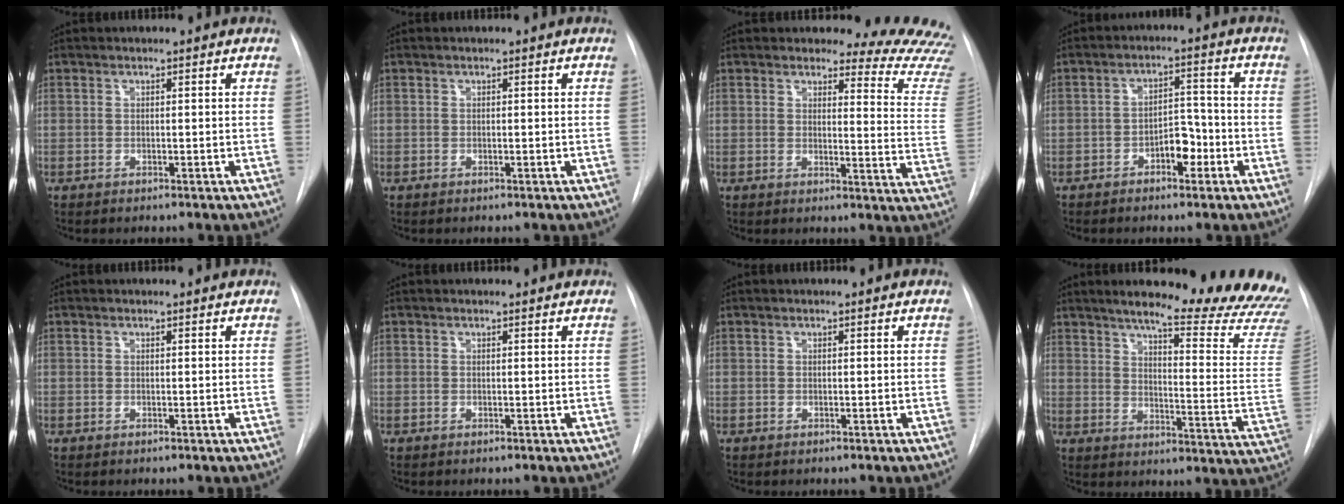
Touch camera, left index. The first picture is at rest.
{"total": 0.0}
{"total": 15.7, "force": [15.4, 1.9, 2.3], "torque": [0.005, -0.142, 0.137]}
{"total": 4.4, "force": [-2.2, 2.3, 3.1], "torque": [-0.042, 0.013, -0.036]}
{"total": 1.9, "force": [1.9, 0.3, 0.3], "torque": [-0.011, 0.013, 0.019]}
{"total": 2.3, "force": [2.2, 0.4, 0.3], "torque": [-0.011, 0.014, 0.022]}
{"total": 0.8, "force": [0.8, 0.0, 0.1], "torque": [-0.005, 0.009, 0.010]}
{"total": 25.5, "force": [22.2, 2.7, 12.1], "torque": [-0.158, -0.104, 0.260]}